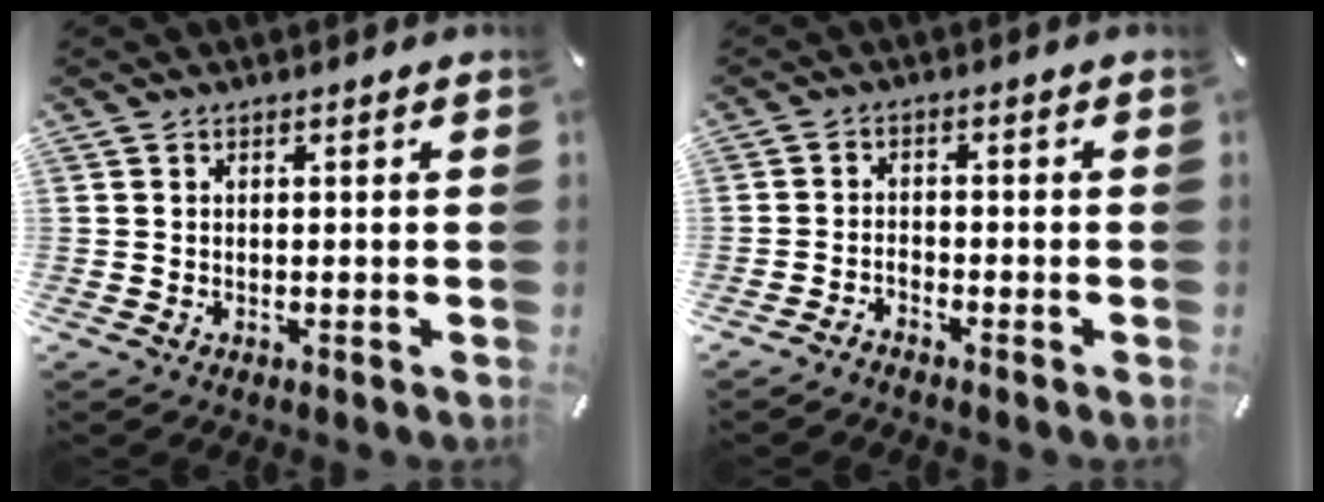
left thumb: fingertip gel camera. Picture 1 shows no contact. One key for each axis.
{"total": 1.9, "fx": -1.9, "fy": 0.3, "fz": 0.2, "tx": -0.005, "ty": 0.009, "tz": -0.038}